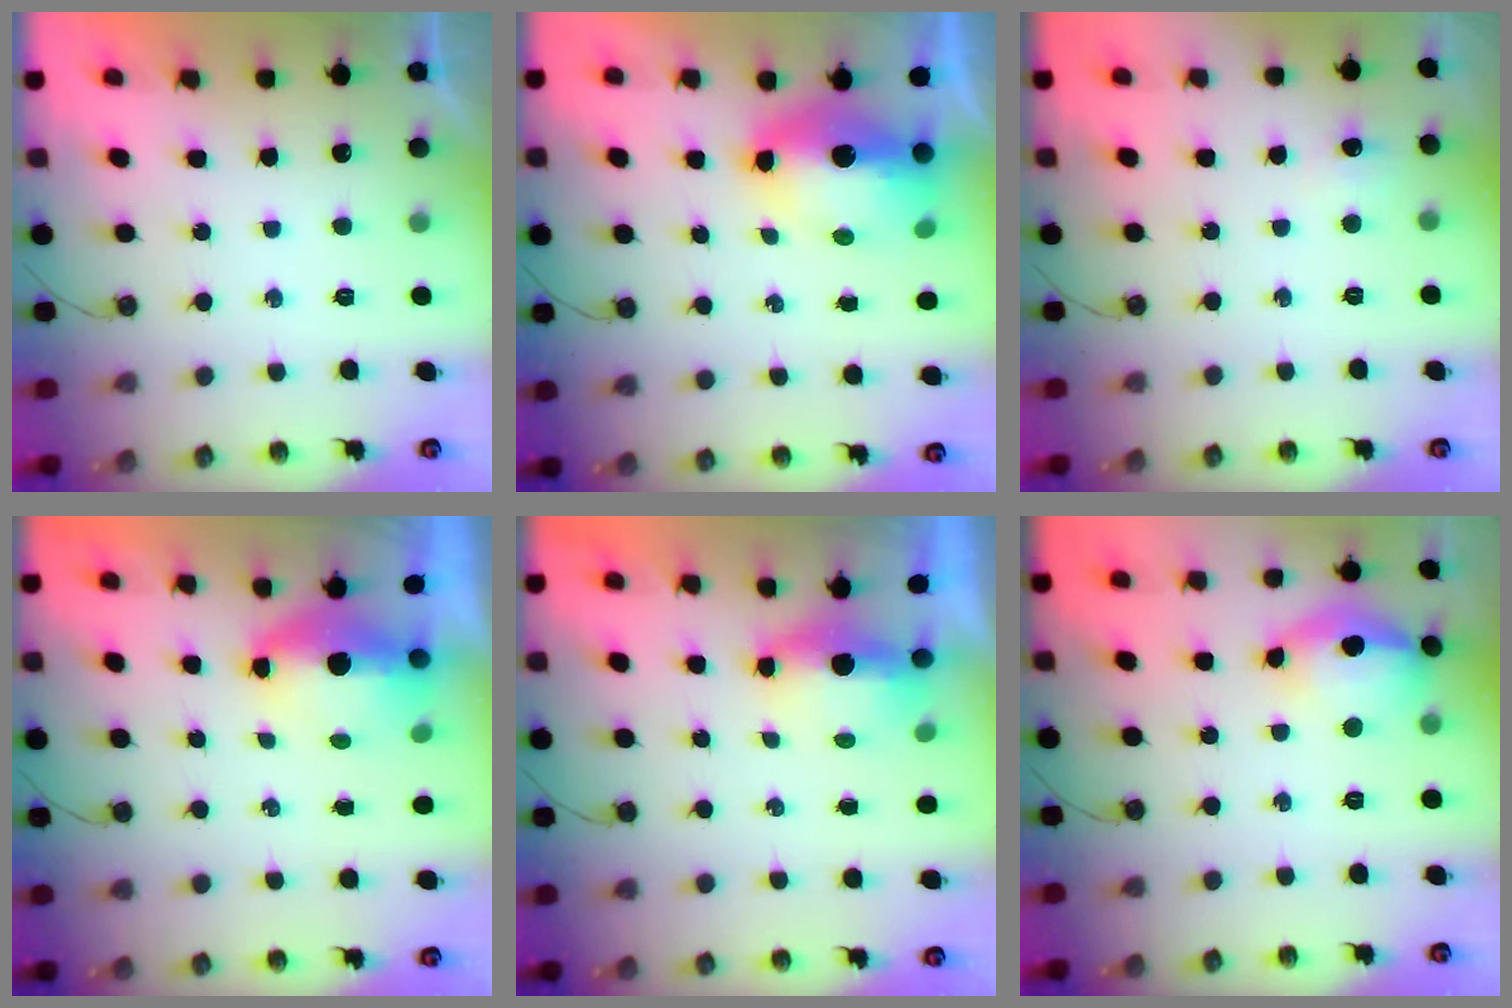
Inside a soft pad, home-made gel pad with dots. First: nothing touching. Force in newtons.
{"total": 10.1, "press": 10.1, "slide": 0.9}
{"total": 5.1, "press": 5.0, "slide": 0.7}
{"total": 6.2, "press": 6.0, "slide": 1.2}
{"total": 5.4, "press": 5.0, "slide": 2.1}
{"total": 20.4, "press": 16.3, "slide": 12.3}